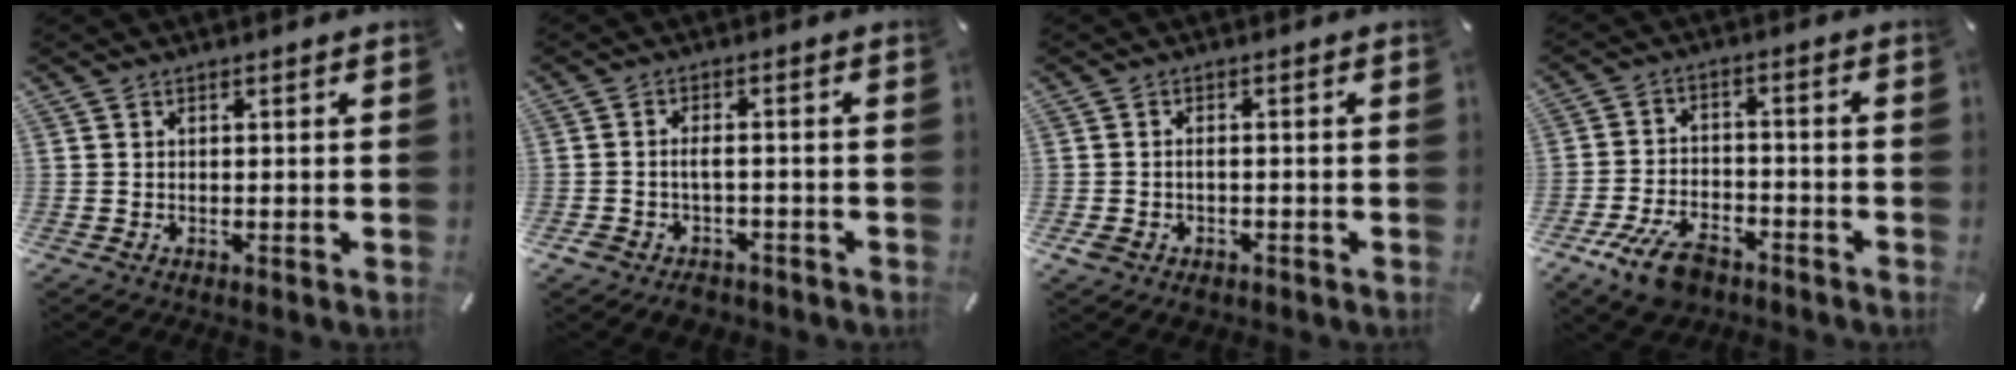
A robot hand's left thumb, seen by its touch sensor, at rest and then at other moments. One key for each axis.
{"total": 3.9, "fx": -1.9, "fy": 2.4, "fz": 2.4, "tx": -0.051, "ty": 0.008, "tz": -0.037}
{"total": 2.4, "fx": -1.1, "fy": 1.6, "fz": 1.5, "tx": -0.028, "ty": 0.004, "tz": -0.021}
{"total": 10.3, "fx": -6.5, "fy": 5.6, "fz": 5.6, "tx": -0.115, "ty": 0.034, "tz": -0.118}